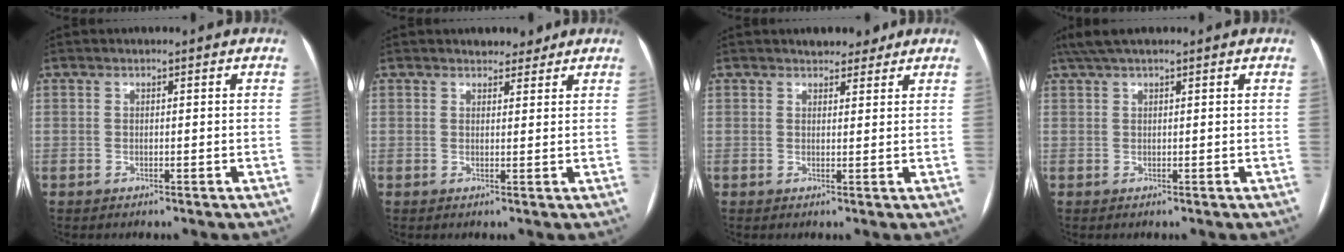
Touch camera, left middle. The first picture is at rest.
{"total": 2.7, "force": [2.3, 1.3, 0.8], "torque": [-0.008, 0.004, 0.030]}
{"total": 3.8, "force": [3.1, 1.7, 1.4], "torque": [-0.014, 0.010, 0.045]}
{"total": 4.3, "force": [3.3, 0.5, 2.7], "torque": [-0.050, 0.036, 0.063]}